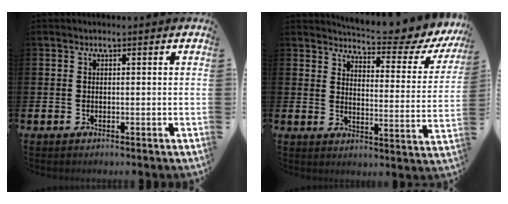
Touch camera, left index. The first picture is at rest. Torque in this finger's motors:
{"motor_torque": [1.42, -0.71, 0.21, 0.06]}